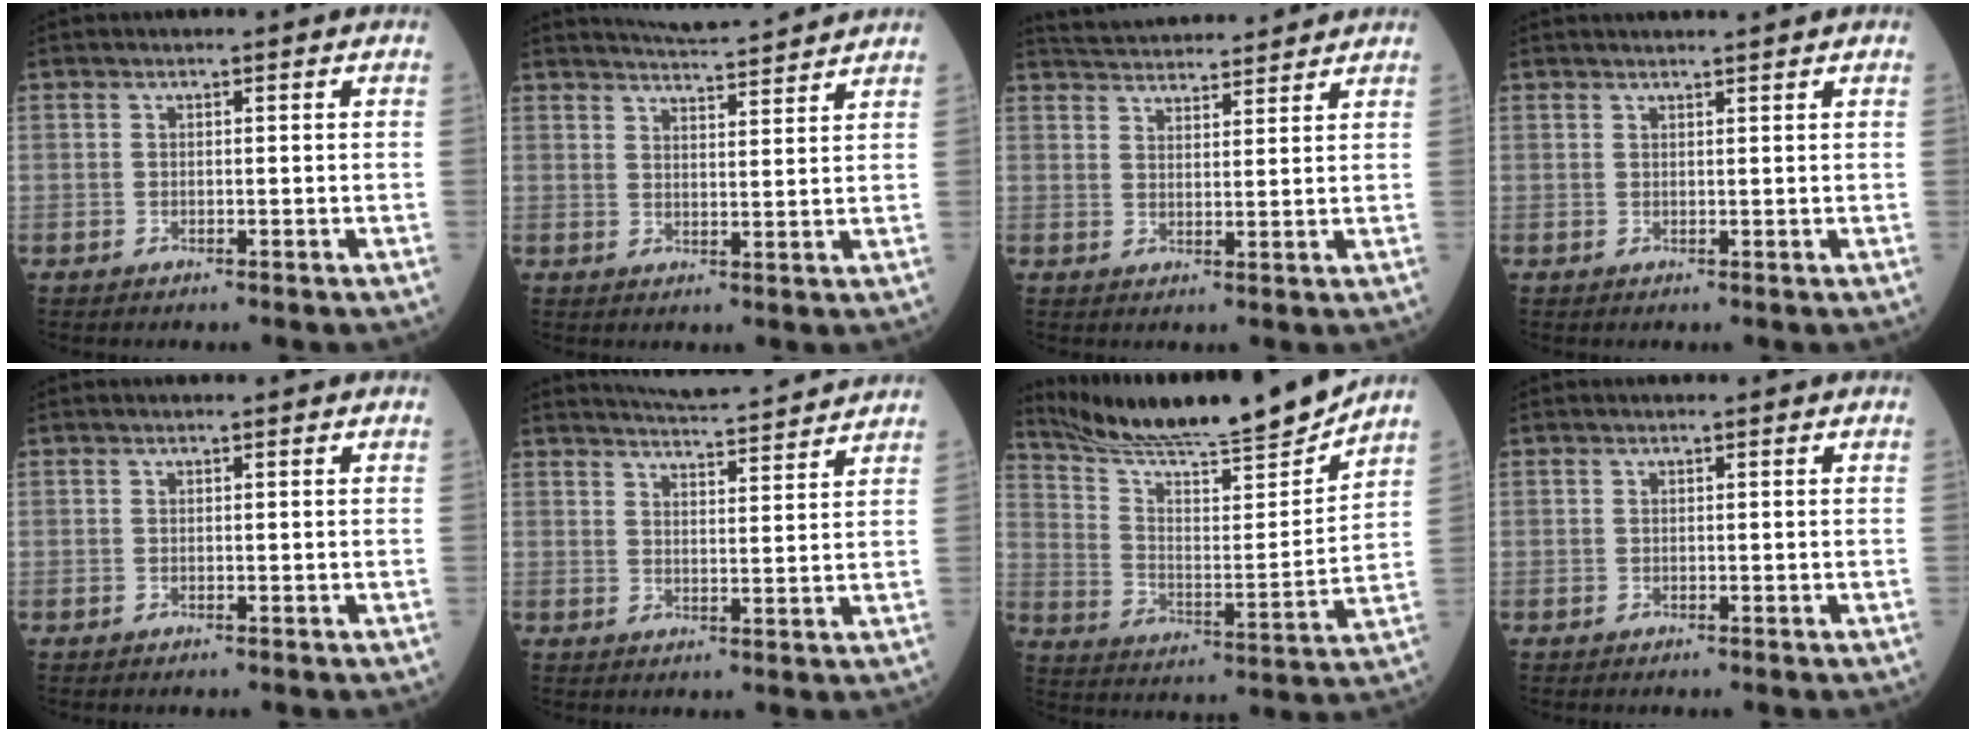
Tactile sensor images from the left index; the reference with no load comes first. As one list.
[{"total": 8.1, "force": [7.9, -0.2, 2.0], "torque": [-0.043, 0.009, 0.112]}, {"total": 12.1, "force": [11.6, 1.6, 2.9], "torque": [-0.050, 0.027, 0.169]}, {"total": 3.6, "force": [3.3, -0.5, 1.3], "torque": [-0.014, 0.016, 0.042]}, {"total": 0.0}, {"total": 10.5, "force": [10.1, -0.1, 2.8], "torque": [-0.049, 0.010, 0.135]}, {"total": 19.2, "force": [17.7, -1.0, 7.2], "torque": [-0.132, -0.038, 0.282]}, {"total": 0.0}]